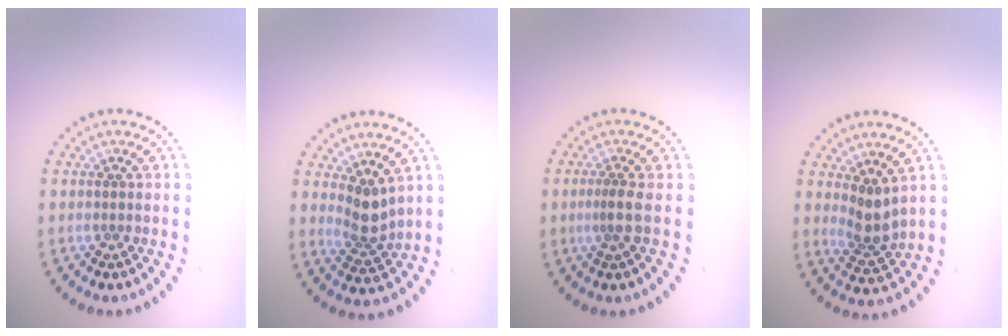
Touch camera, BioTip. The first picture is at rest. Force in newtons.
{"total": 2.7, "press": 2.1, "slide": 1.8}
{"total": 1.5, "press": 1.0, "slide": 1.1}
{"total": 2.6, "press": 2.0, "slide": 1.6}